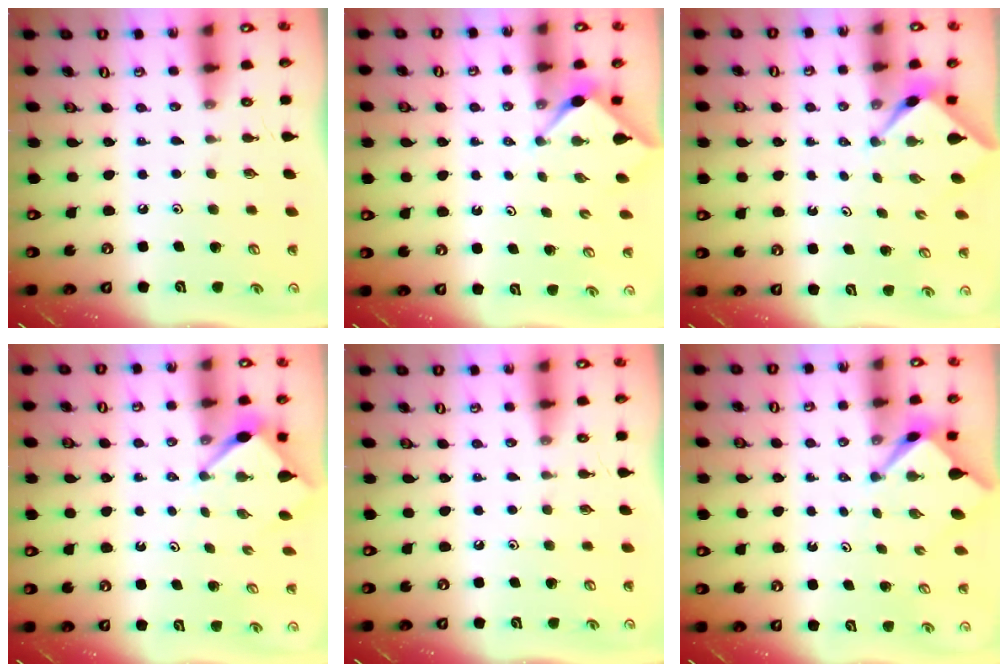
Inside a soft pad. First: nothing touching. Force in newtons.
{"total": 2.9, "press": 2.8, "slide": 0.4}
{"total": 2.3, "press": 2.2, "slide": 0.3}
{"total": 3.5, "press": 3.5, "slide": 0.3}
{"total": 0.0}
{"total": 2.7, "press": 2.7, "slide": 0.3}